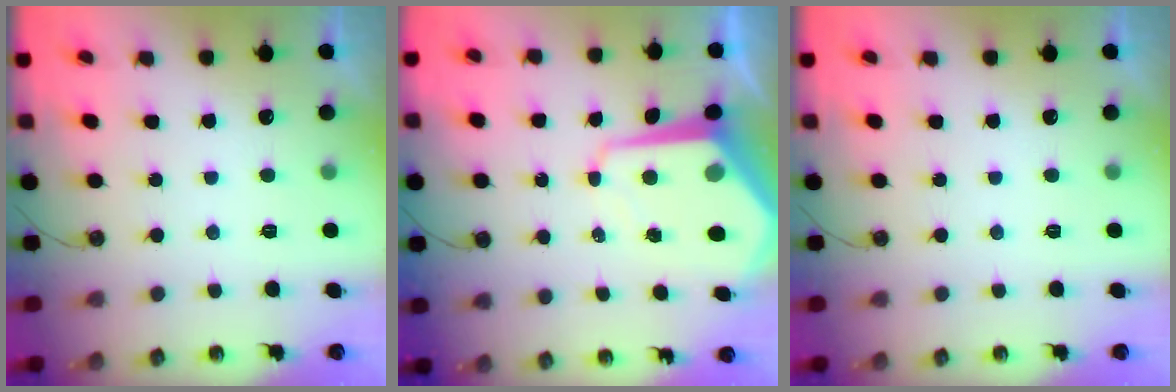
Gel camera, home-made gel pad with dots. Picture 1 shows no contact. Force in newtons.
{"total": 10.2, "press": 10.2, "slide": 0.8}
{"total": 0.0}